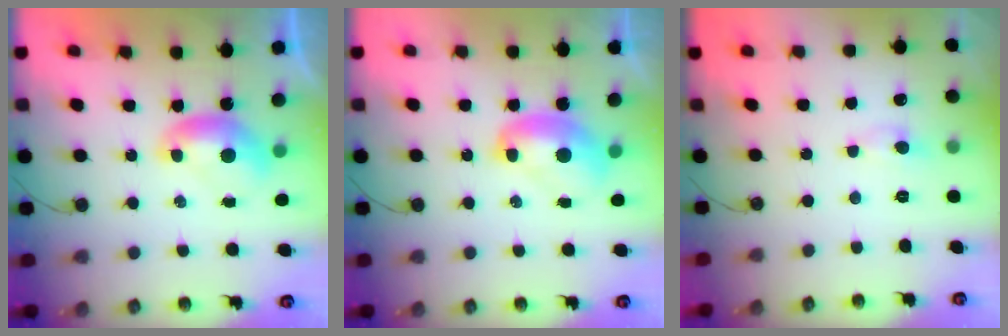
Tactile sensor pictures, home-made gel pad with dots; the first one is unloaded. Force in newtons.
{"total": 2.4, "press": 2.4, "slide": 0.3}
{"total": 1.0, "press": 0.7, "slide": 0.7}